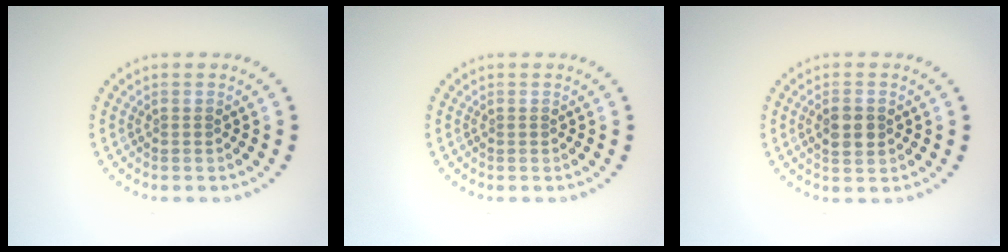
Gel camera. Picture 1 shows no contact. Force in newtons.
{"total": 0.0}
{"total": 2.3, "press": 2.3, "slide": 0.1}